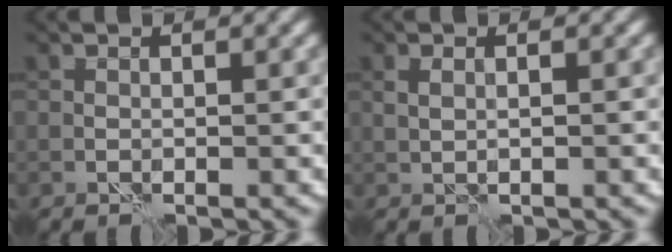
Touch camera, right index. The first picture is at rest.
{"total": 0.7, "force": [0.3, 0.2, 0.6], "torque": [-0.014, 0.004, 0.007]}